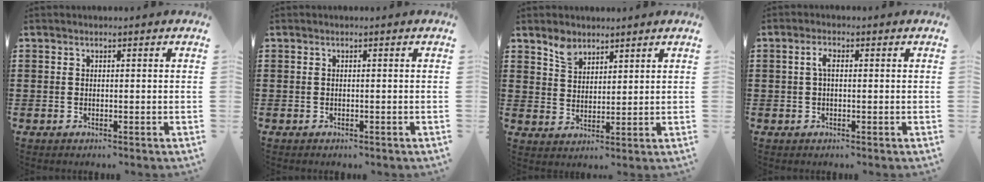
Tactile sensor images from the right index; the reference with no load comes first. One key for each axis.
{"total": 0.0}
{"total": 4.0, "fx": 3.2, "fy": 2.1, "fz": 1.1, "tx": -0.032, "ty": 0.006, "tz": 0.063}
{"total": 2.2, "fx": 0.2, "fy": 0.8, "fz": 2.1, "tx": -0.041, "ty": 0.005, "tz": 0.001}